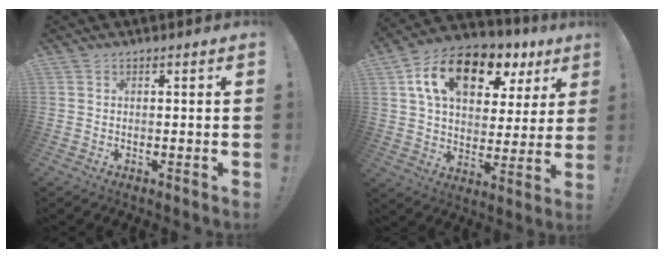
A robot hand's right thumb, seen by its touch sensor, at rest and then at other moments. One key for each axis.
{"total": 18.1, "fx": 9.4, "fy": 10.4, "fz": 11.4, "tx": -0.186, "ty": -0.041, "tz": 0.164}